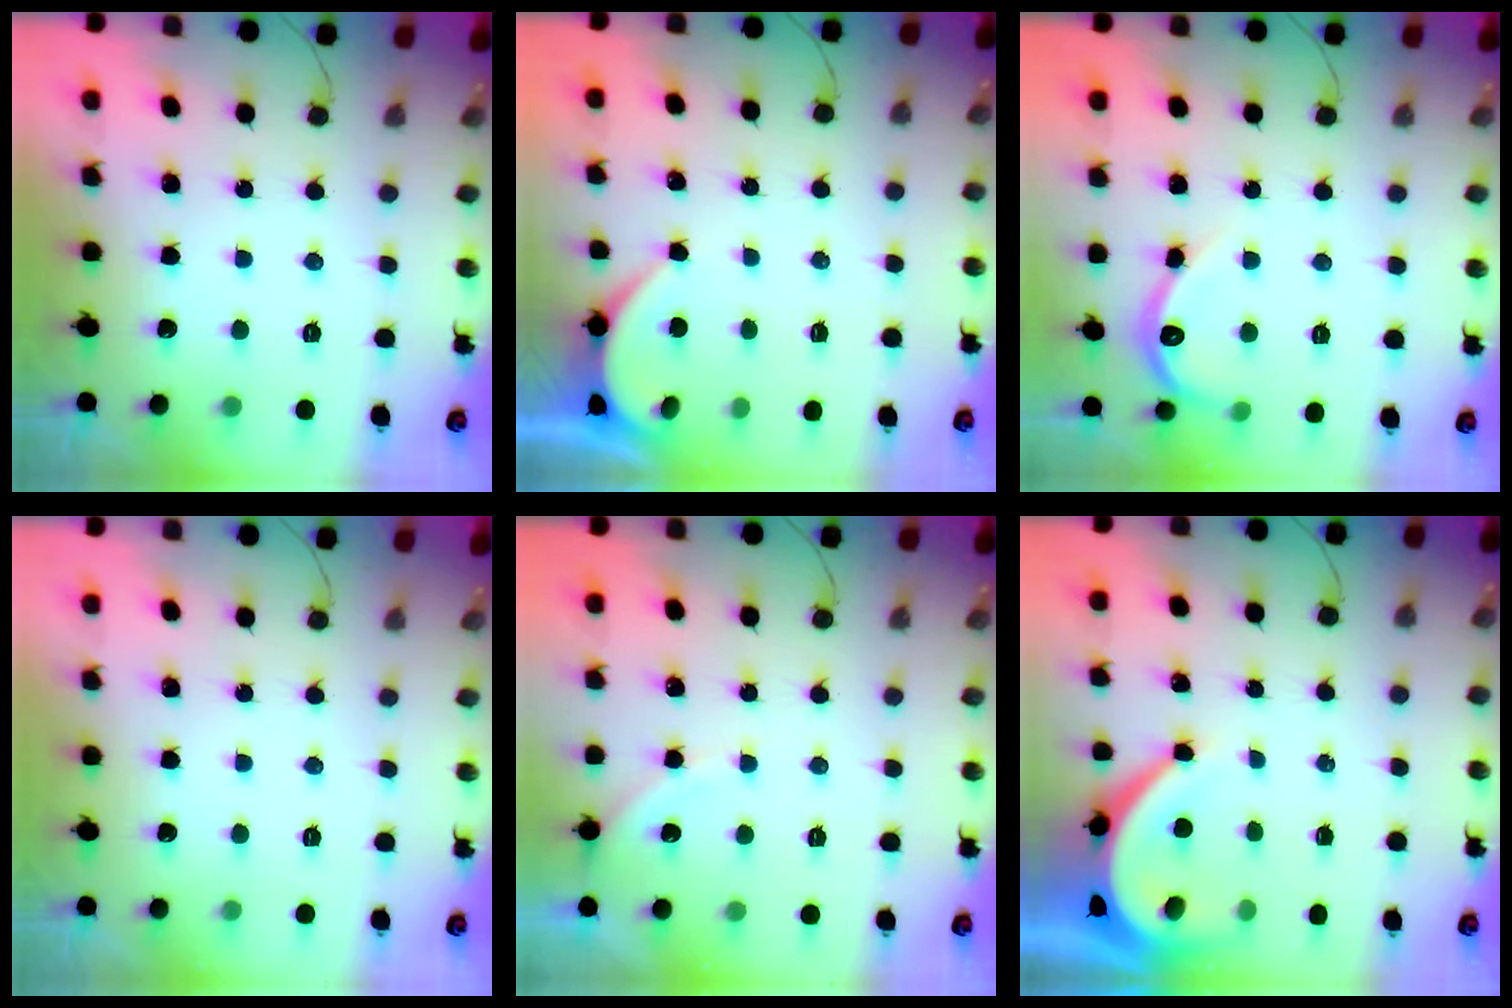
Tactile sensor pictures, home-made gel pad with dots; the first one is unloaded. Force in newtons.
{"total": 1.6, "press": 1.5, "slide": 0.2}
{"total": 7.4, "press": 7.4, "slide": 0.4}
{"total": 0.0}
{"total": 3.3, "press": 3.2, "slide": 0.6}
{"total": 7.4, "press": 7.3, "slide": 1.1}